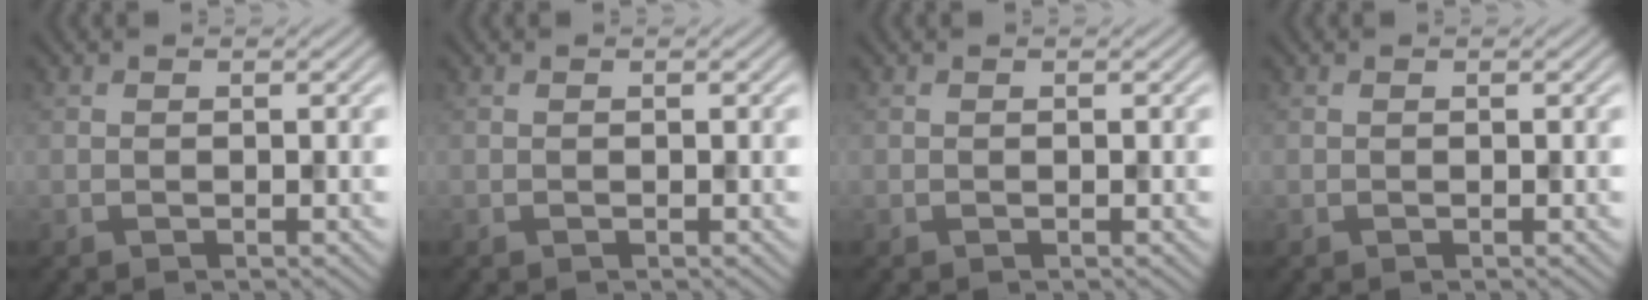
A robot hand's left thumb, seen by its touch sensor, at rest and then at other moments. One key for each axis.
{"total": 0.0}
{"total": 0.0}
{"total": 0.0}